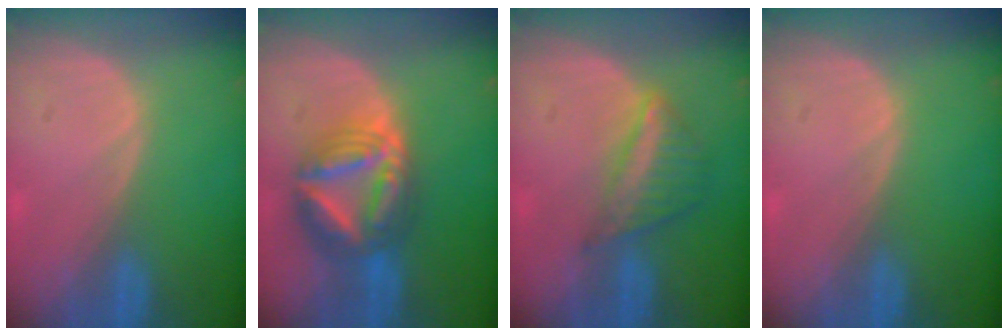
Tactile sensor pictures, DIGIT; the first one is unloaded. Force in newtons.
{"total": 9.1, "press": 9.1, "slide": 0.9}
{"total": 6.2, "press": 5.4, "slide": 2.9}
{"total": 0.0}